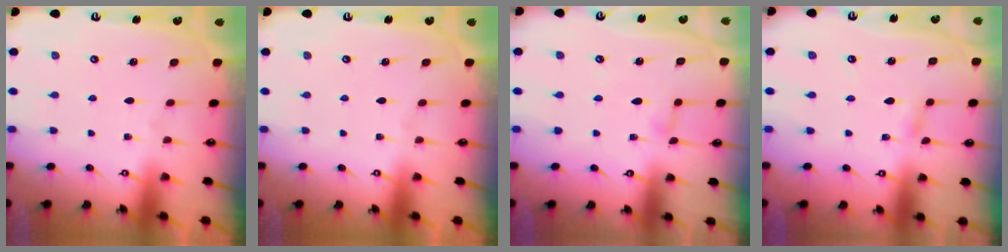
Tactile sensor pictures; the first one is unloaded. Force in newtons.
{"total": 0.0}
{"total": 3.6, "press": 3.6, "slide": 0.3}
{"total": 2.4, "press": 2.4, "slide": 0.2}